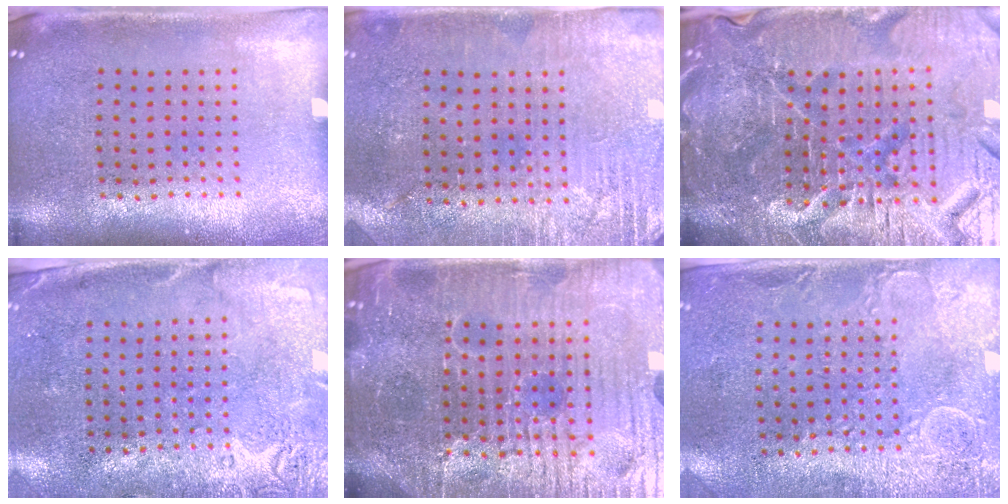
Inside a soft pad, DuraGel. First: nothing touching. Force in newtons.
{"total": 2.8, "press": 2.6, "slide": 1.0}
{"total": 7.2, "press": 6.4, "slide": 3.3}
{"total": 2.7, "press": 2.2, "slide": 1.7}
{"total": 6.4, "press": 5.8, "slide": 2.7}
{"total": 2.9, "press": 2.4, "slide": 1.6}